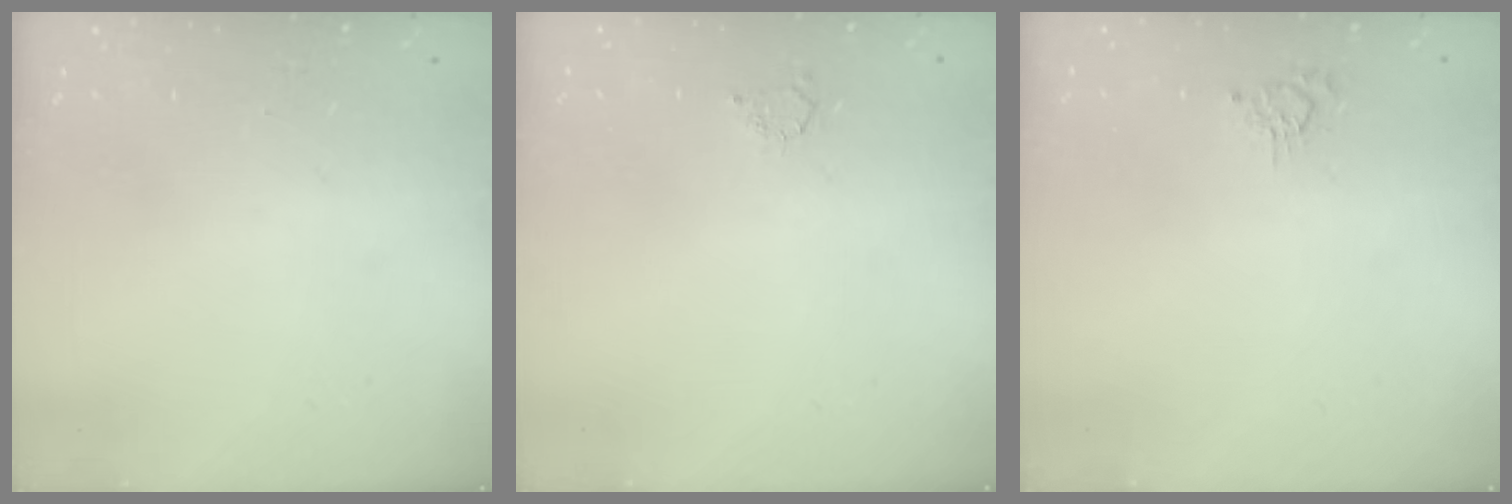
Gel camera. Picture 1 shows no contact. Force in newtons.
{"total": 2.4, "press": 2.4, "slide": 0.4}
{"total": 2.5, "press": 2.5, "slide": 0.3}